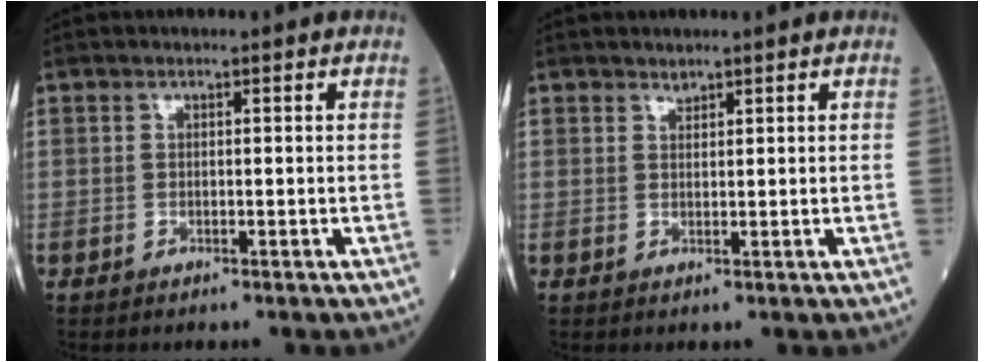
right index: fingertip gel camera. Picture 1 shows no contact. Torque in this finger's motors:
{"motor_torque": [-0.18, 0.18, -0.07, -0.01]}